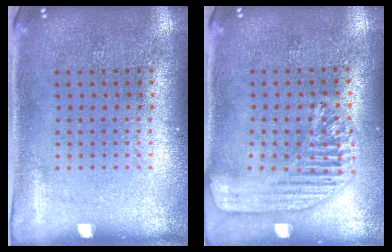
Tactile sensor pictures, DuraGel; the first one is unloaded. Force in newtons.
{"total": 1.6, "press": 1.5, "slide": 0.6}